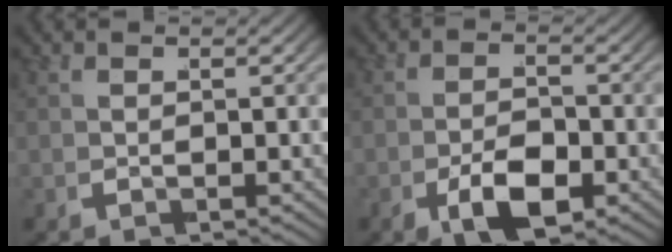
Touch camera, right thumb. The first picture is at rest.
{"total": 4.8, "force": [-2.5, 2.7, 3.1], "torque": [-0.056, -0.024, -0.043]}